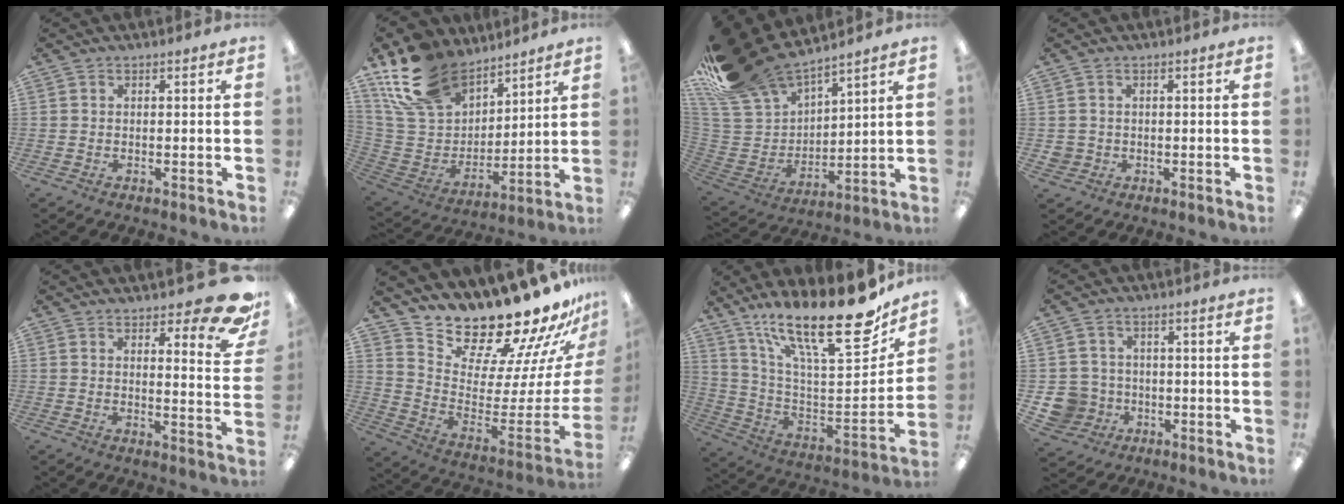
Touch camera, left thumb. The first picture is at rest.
{"total": 20.1, "force": [14.4, 11.5, 8.0], "torque": [-0.174, -0.076, 0.276]}
{"total": 19.6, "force": [17.1, 7.0, 6.5], "torque": [-0.152, -0.115, 0.318]}
{"total": 2.4, "force": [0.4, 2.4, 0.4], "torque": [-0.011, 0.002, 0.006]}
{"total": 12.1, "force": [9.1, 3.3, 7.4], "torque": [-0.086, -0.063, 0.151]}
{"total": 16.4, "force": [15.5, 3.8, 3.9], "torque": [-0.059, -0.162, 0.268]}
{"total": 25.0, "force": [18.3, 5.9, 15.9], "torque": [-0.241, -0.137, 0.304]}
{"total": 7.4, "force": [-1.7, 7.0, 1.6], "torque": [-0.057, 0.014, -0.026]}